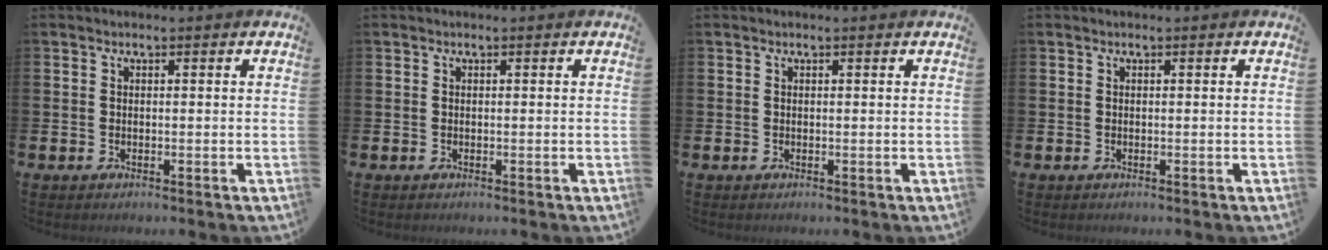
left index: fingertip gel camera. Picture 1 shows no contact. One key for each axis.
{"total": 0.0}
{"total": 0.0}
{"total": 0.0}